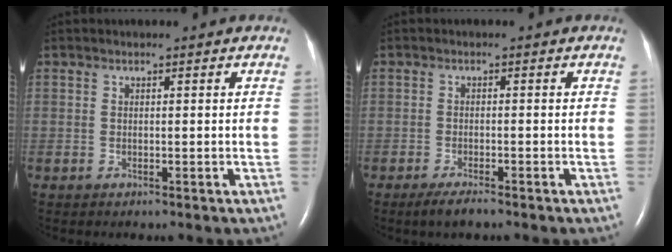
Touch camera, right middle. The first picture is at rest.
{"total": 2.7, "force": [-2.1, 0.4, 1.7], "torque": [-0.042, -0.007, -0.037]}